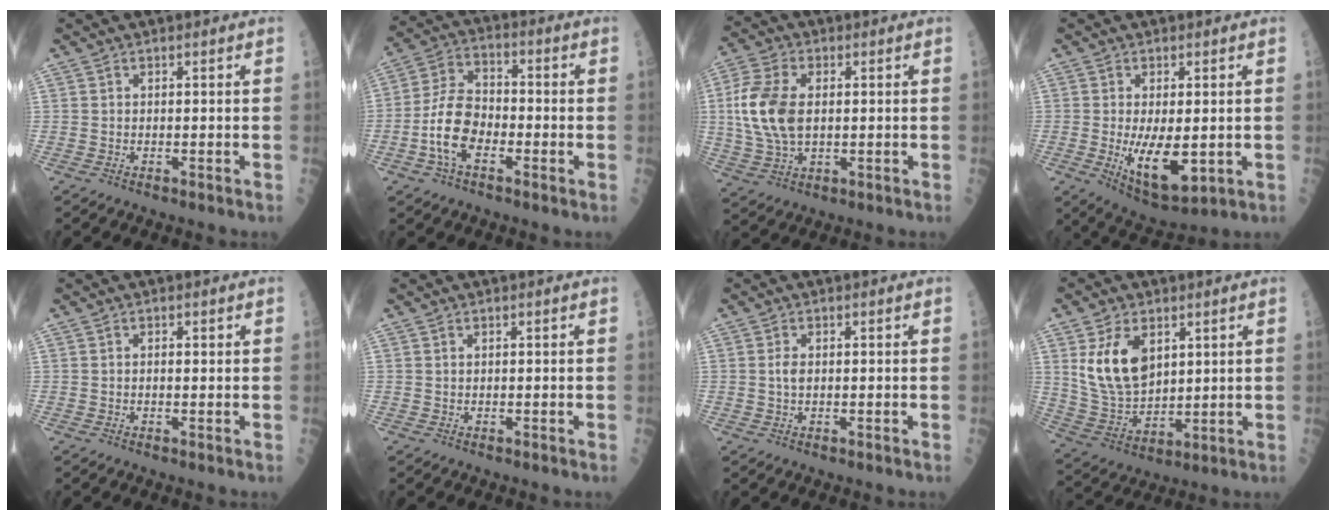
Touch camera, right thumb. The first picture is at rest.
{"total": 10.4, "force": [-3.2, 5.9, 8.0], "torque": [-0.147, 0.032, -0.070]}
{"total": 12.4, "force": [1.1, 7.2, 10.1], "torque": [-0.219, 0.003, 0.019]}
{"total": 10.7, "force": [-1.4, 4.8, 9.5], "torque": [-0.146, -0.023, -0.006]}
{"total": 0.7, "force": [0.1, 0.3, 0.6], "torque": [-0.012, 0.000, 0.002]}
{"total": 0.0}
{"total": 1.7, "force": [0.2, 0.9, 1.4], "torque": [-0.026, 0.000, 0.003]}
{"total": 12.7, "force": [4.4, 7.8, 9.0], "torque": [-0.154, -0.019, 0.101]}